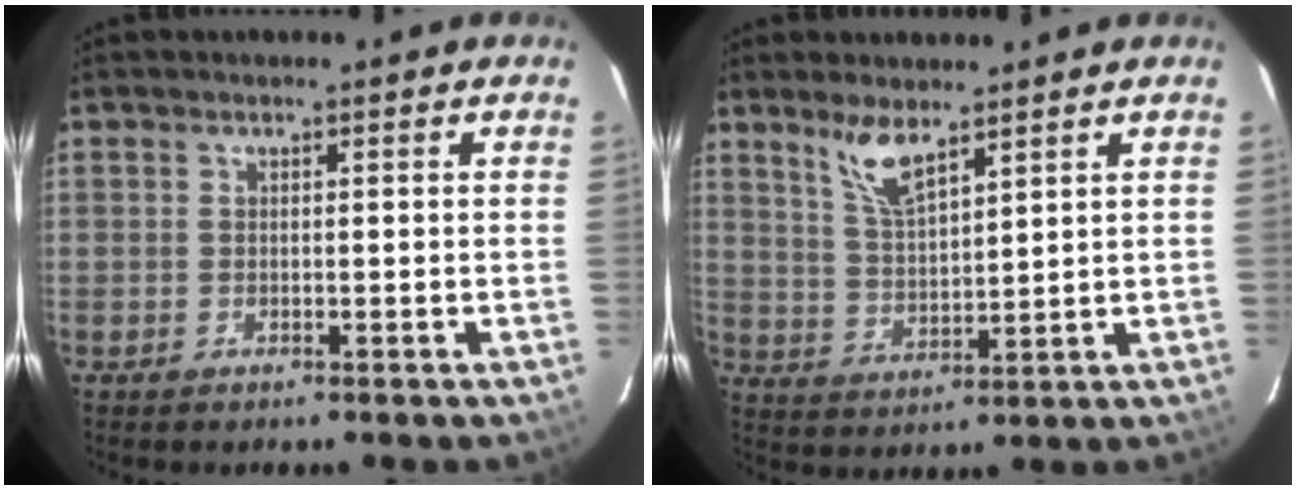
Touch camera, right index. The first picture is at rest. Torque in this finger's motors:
{"motor_torque": [0.72, 0.72, 0.10, 0.08]}